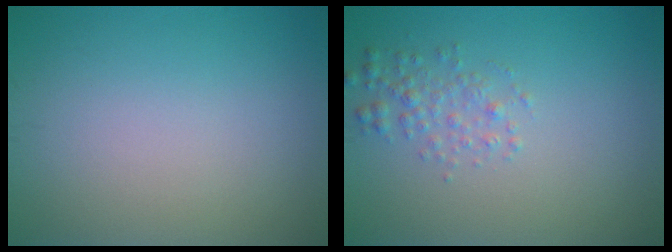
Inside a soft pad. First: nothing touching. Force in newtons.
{"total": 1.8, "press": 1.8, "slide": 0.0}